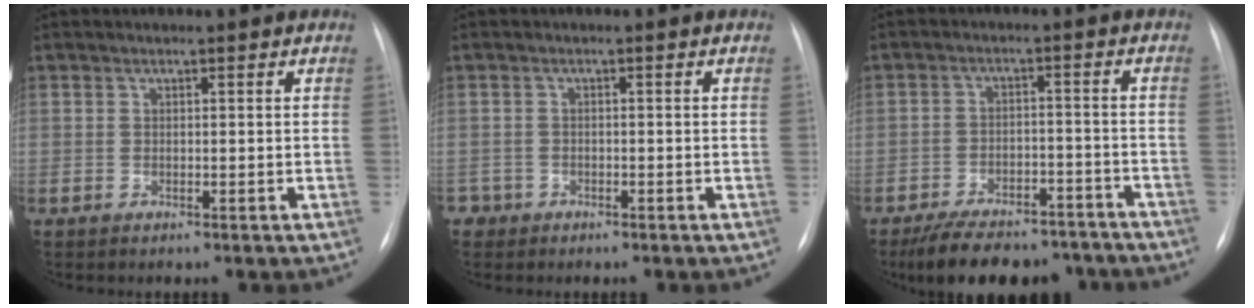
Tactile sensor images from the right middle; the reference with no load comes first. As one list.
[{"total": 1.8, "force": [-1.2, 1.4, -0.3], "torque": [0.002, 0.007, -0.023]}, {"total": 14.7, "force": [-12.2, 6.1, 5.4], "torque": [-0.084, 0.012, -0.168]}]